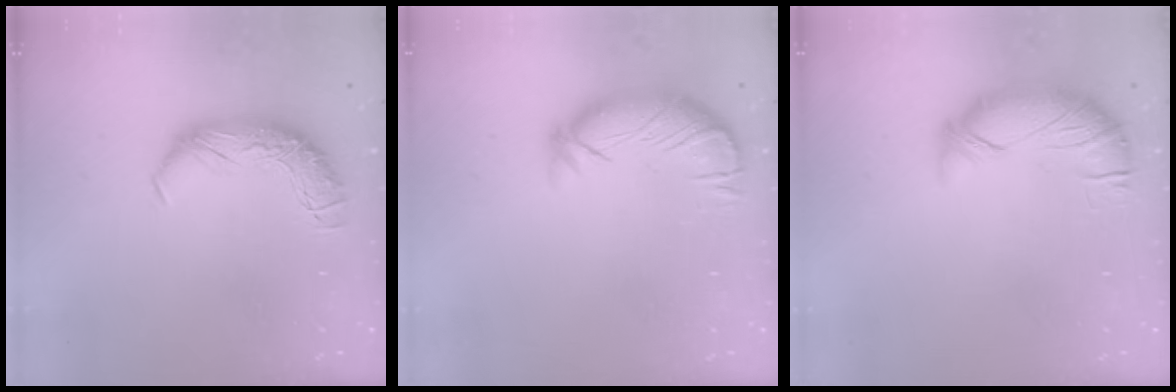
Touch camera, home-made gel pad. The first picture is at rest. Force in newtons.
{"total": 3.8, "press": 3.2, "slide": 2.1}
{"total": 2.5, "press": 1.9, "slide": 1.7}